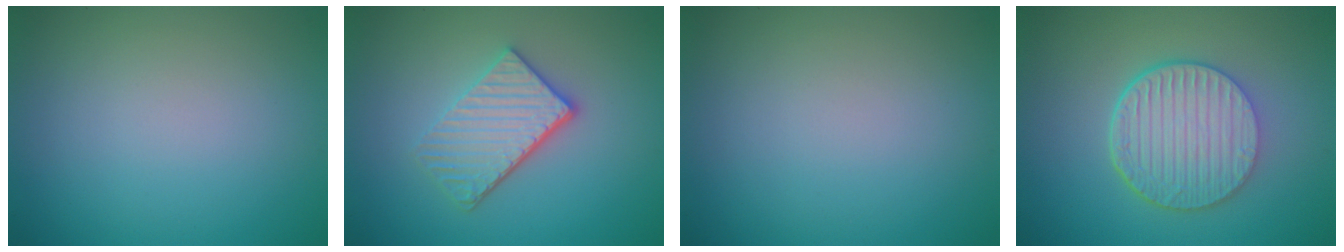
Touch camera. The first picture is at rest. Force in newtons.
{"total": 4.1, "press": 3.3, "slide": 2.4}
{"total": 0.0}
{"total": 6.5, "press": 4.8, "slide": 4.5}